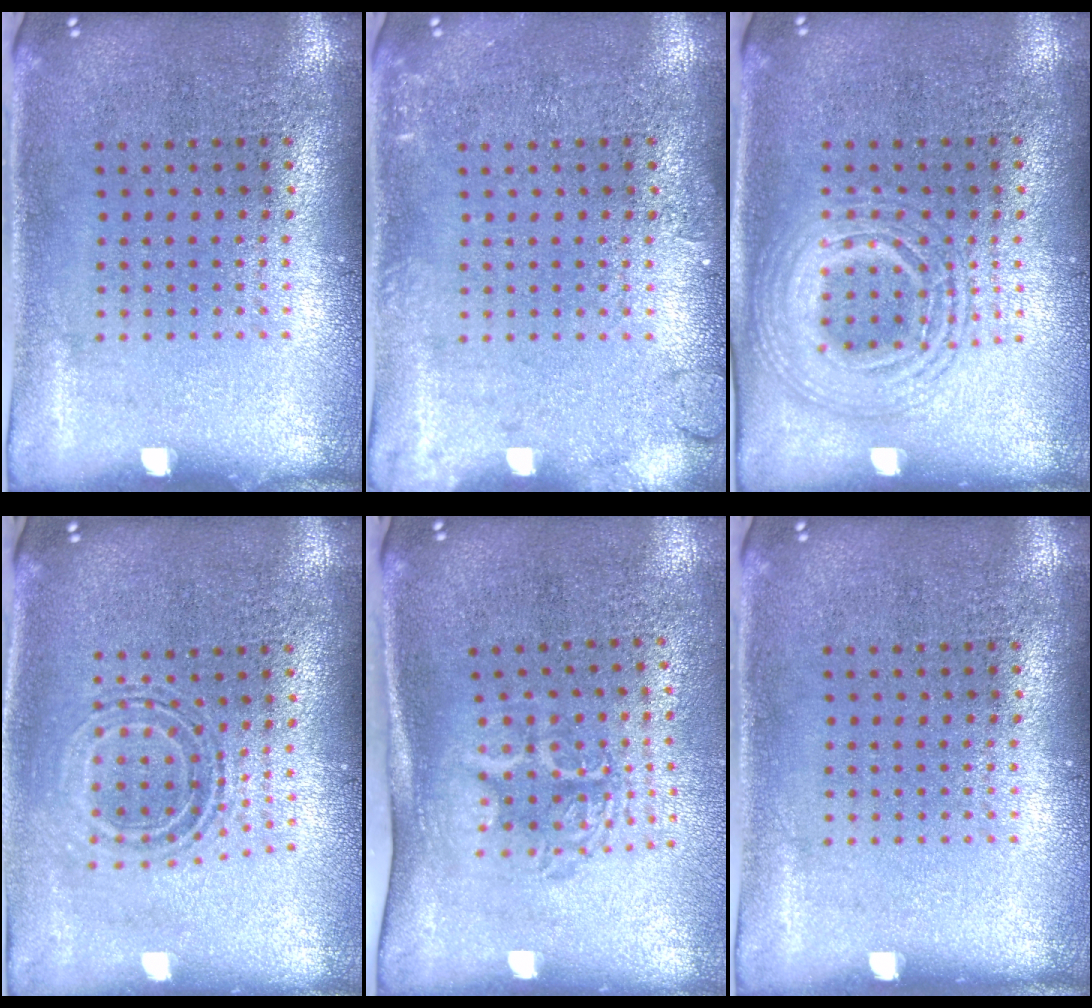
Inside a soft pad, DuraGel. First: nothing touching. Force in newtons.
{"total": 1.7, "press": 1.7, "slide": 0.3}
{"total": 2.5, "press": 2.4, "slide": 0.2}
{"total": 0.6, "press": 0.5, "slide": 0.3}
{"total": 1.7, "press": 1.3, "slide": 1.2}
{"total": 0.0}